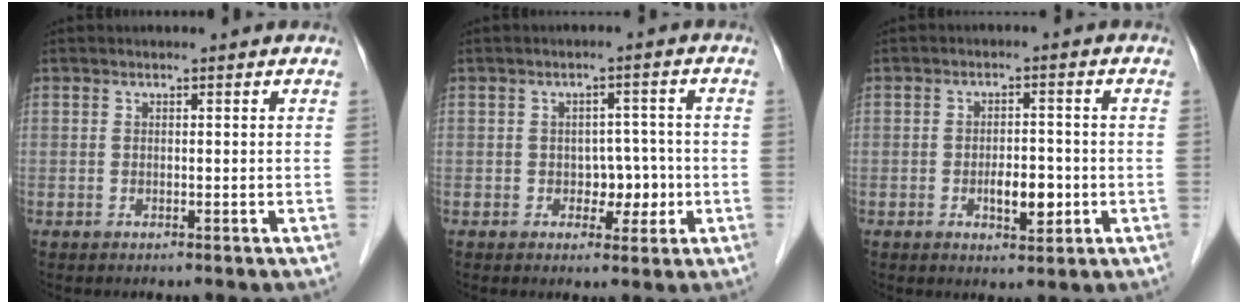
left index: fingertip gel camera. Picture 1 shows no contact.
{"total": 3.9, "force": [-0.9, 2.8, 2.6], "torque": [-0.030, 0.013, -0.008]}
{"total": 4.4, "force": [-1.2, 1.9, 3.8], "torque": [-0.060, 0.001, -0.015]}